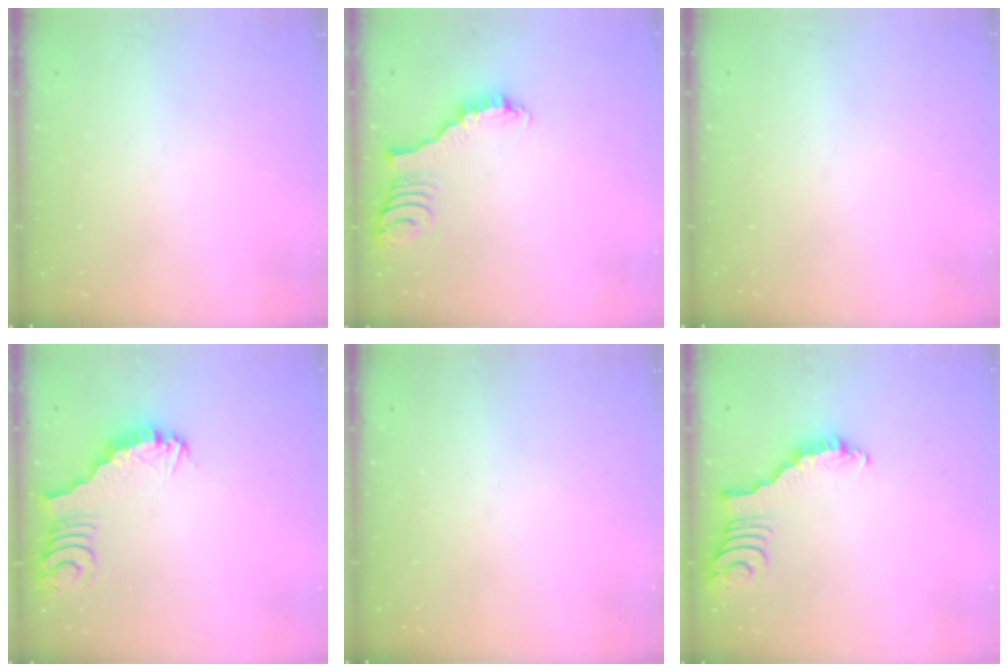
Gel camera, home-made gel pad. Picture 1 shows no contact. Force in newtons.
{"total": 3.9, "press": 3.9, "slide": 0.3}
{"total": 0.0}
{"total": 4.9, "press": 4.9, "slide": 0.4}
{"total": 1.6, "press": 1.6, "slide": 0.2}
{"total": 2.9, "press": 2.9, "slide": 0.4}